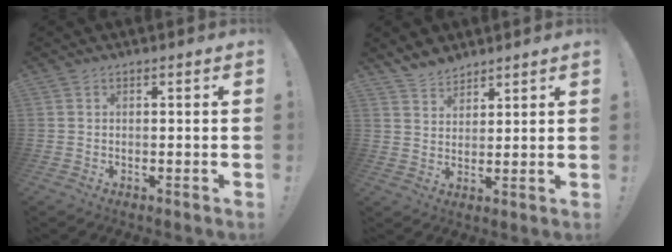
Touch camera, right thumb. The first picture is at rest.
{"total": 5.8, "force": [5.2, 2.4, 0.9], "torque": [-0.020, -0.034, 0.100]}